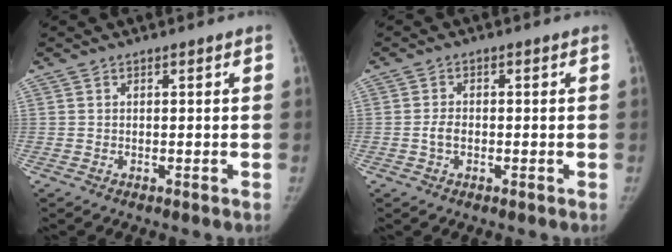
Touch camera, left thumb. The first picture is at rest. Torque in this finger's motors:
{"motor_torque": [-0.11, 0.10, 0.46, 0.08, -0.01]}